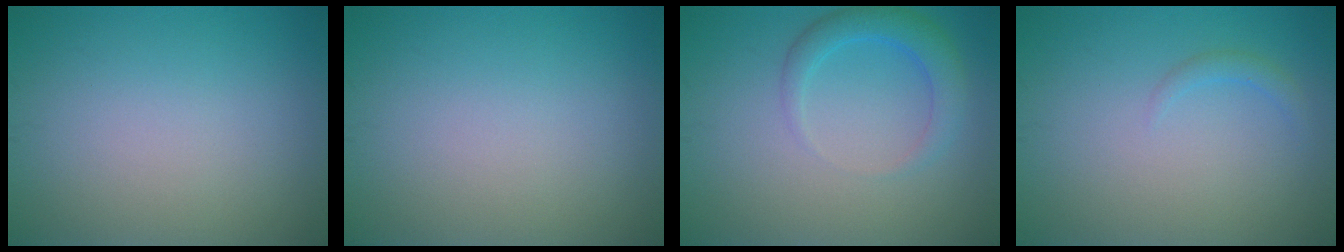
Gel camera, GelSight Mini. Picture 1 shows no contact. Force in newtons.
{"total": 0.0}
{"total": 2.9, "press": 2.9, "slide": 0.2}
{"total": 1.0, "press": 1.0, "slide": 0.1}